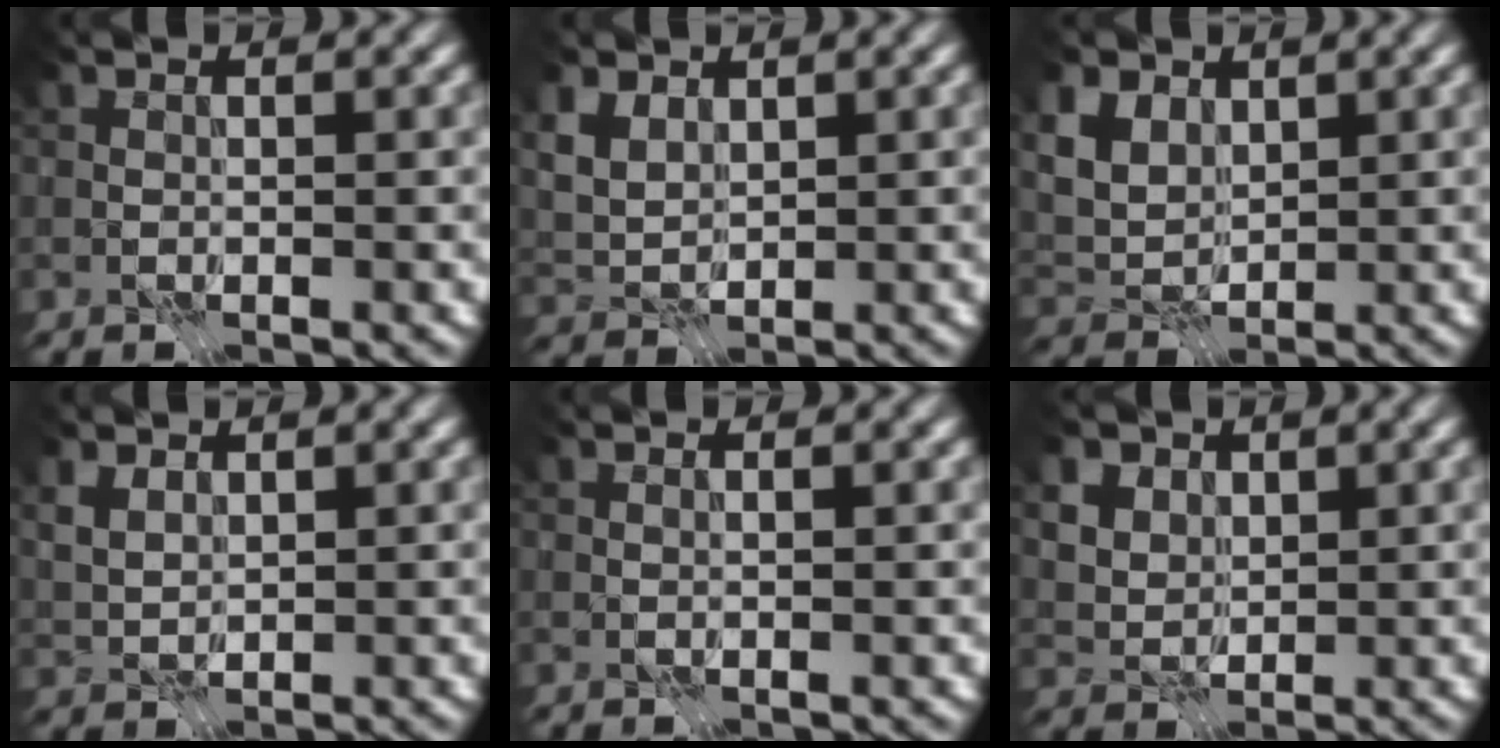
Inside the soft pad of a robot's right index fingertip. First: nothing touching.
{"total": 3.2, "force": [2.0, 1.8, 1.7], "torque": [-0.050, -0.003, 0.047]}
{"total": 5.4, "force": [2.8, 3.7, 2.8], "torque": [-0.082, 0.006, 0.046]}
{"total": 1.1, "force": [0.9, 0.2, 0.5], "torque": [-0.013, -0.003, 0.018]}
{"total": 0.6, "force": [0.0, -0.5, 0.3], "torque": [-0.005, -0.001, 0.000]}
{"total": 5.6, "force": [3.3, 3.9, 2.3], "torque": [-0.058, 0.011, 0.050]}